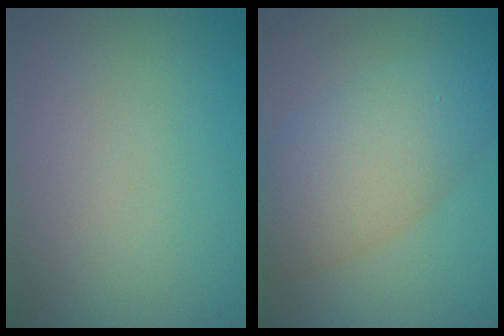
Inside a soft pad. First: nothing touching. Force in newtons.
{"total": 6.3, "press": 6.3, "slide": 0.2}